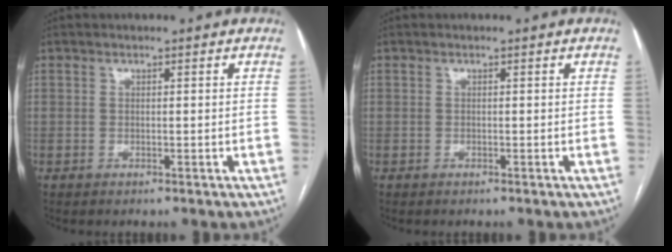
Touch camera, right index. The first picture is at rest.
{"total": 0.0}